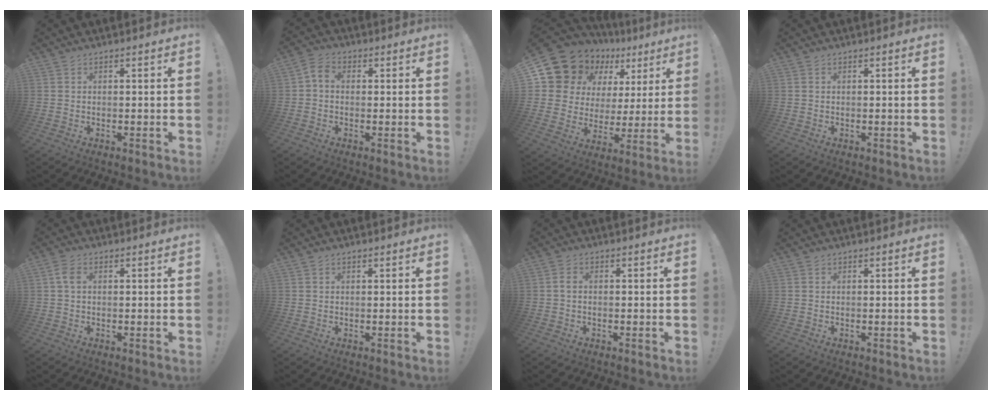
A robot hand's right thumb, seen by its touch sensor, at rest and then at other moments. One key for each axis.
{"total": 4.7, "fx": 0.3, "fy": 3.5, "fz": 3.1, "tx": -0.057, "ty": 0.013, "tz": 0.009}
{"total": 14.2, "fx": 11.0, "fy": 7.9, "fz": 4.4, "tx": -0.083, "ty": -0.084, "tz": 0.216}
{"total": 0.0}
{"total": 3.3, "fx": 0.6, "fy": 1.9, "fz": 2.6, "tx": -0.043, "ty": 0.003, "tz": 0.011}
{"total": 0.0}
{"total": 1.3, "fx": -0.3, "fy": 0.8, "fz": 1.0, "tx": -0.017, "ty": 0.007, "tz": -0.005}
{"total": 0.0}